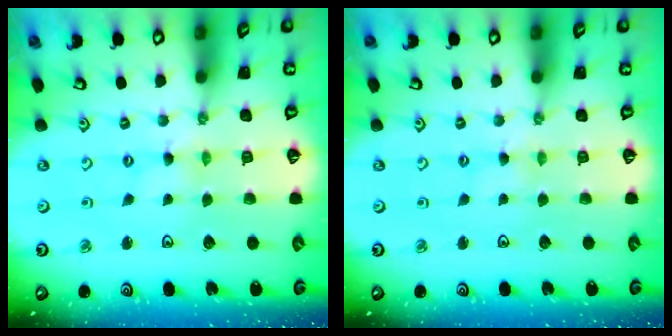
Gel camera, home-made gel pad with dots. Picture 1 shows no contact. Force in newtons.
{"total": 2.0, "press": 2.0, "slide": 0.4}